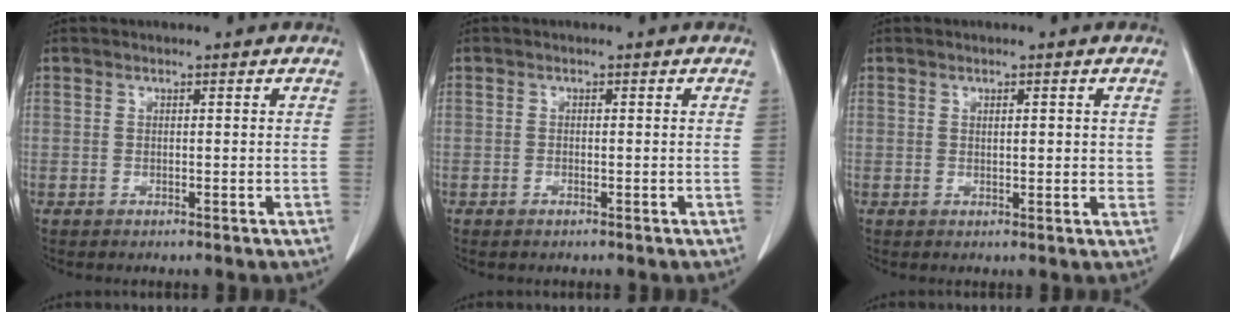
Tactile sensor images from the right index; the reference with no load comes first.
{"total": 0.6, "force": [-0.5, 0.2, 0.3], "torque": [-0.013, -0.001, -0.006]}
{"total": 2.2, "force": [0.7, 0.9, 1.9], "torque": [-0.026, -0.003, 0.008]}